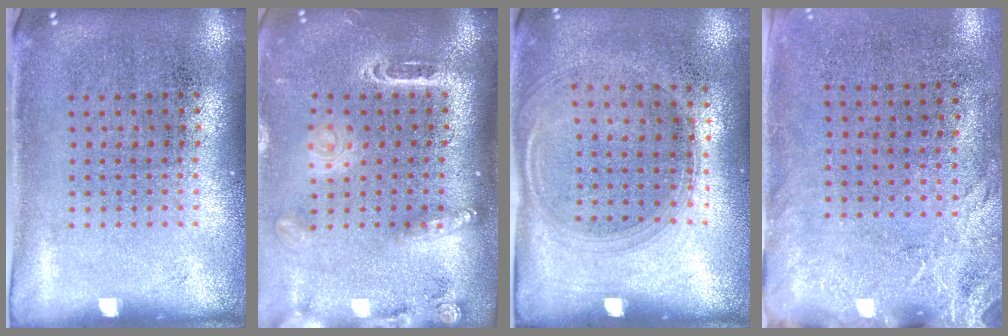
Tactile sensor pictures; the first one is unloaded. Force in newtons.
{"total": 2.4, "press": 1.8, "slide": 1.5}
{"total": 1.4, "press": 1.2, "slide": 0.7}
{"total": 2.6, "press": 2.0, "slide": 1.6}